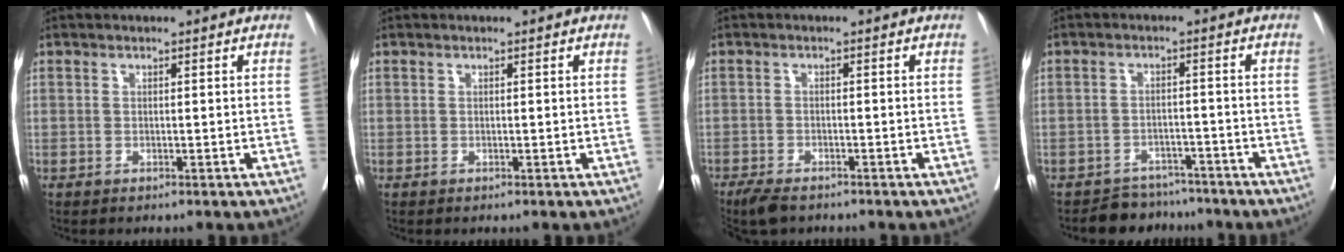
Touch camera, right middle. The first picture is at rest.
{"total": 0.0}
{"total": 5.1, "force": [-4.1, 1.5, 2.6], "torque": [-0.042, -0.011, -0.066]}
{"total": 5.2, "force": [-4.7, 2.1, -0.8], "torque": [0.022, 0.015, -0.072]}